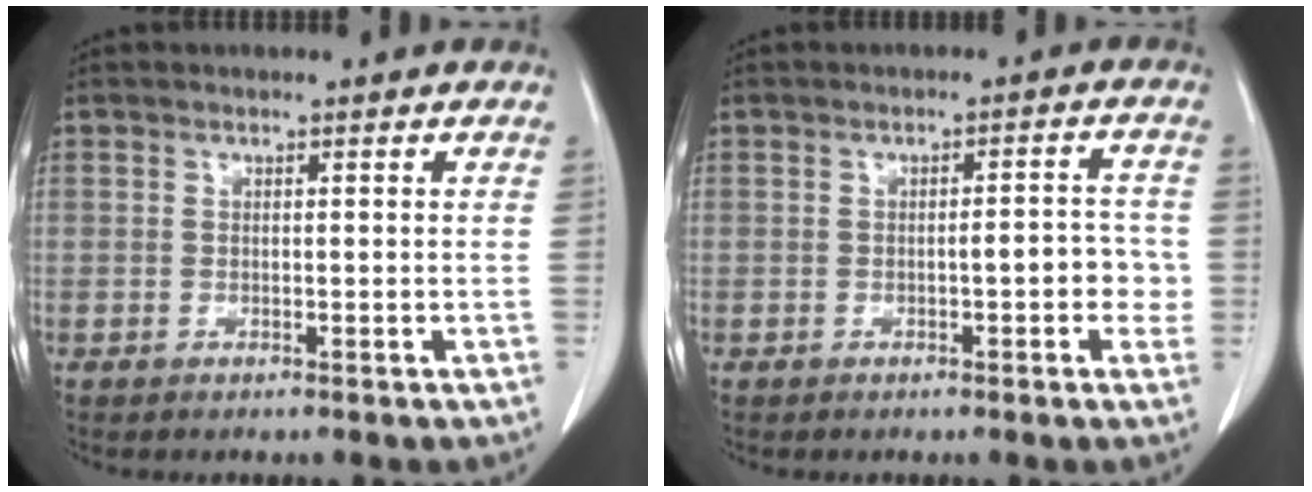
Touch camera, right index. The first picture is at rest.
{"total": 4.3, "force": [-1.0, 1.4, 4.0], "torque": [-0.046, 0.012, -0.013]}